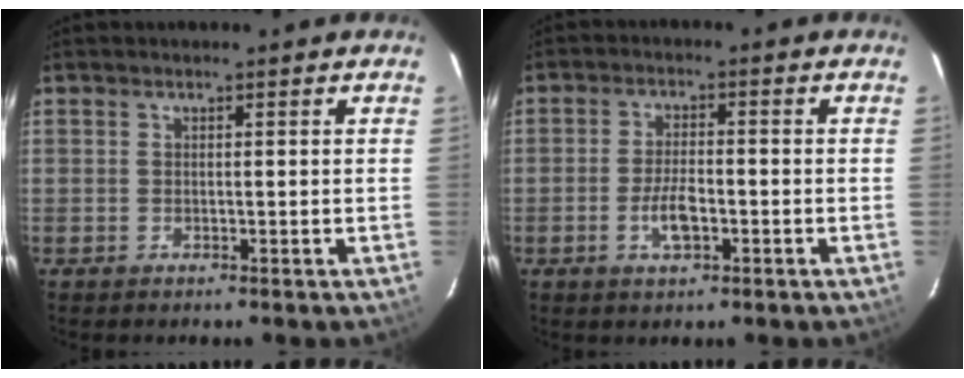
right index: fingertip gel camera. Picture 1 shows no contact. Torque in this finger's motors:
{"motor_torque": [1.28, -0.23, 0.34, 0.09]}